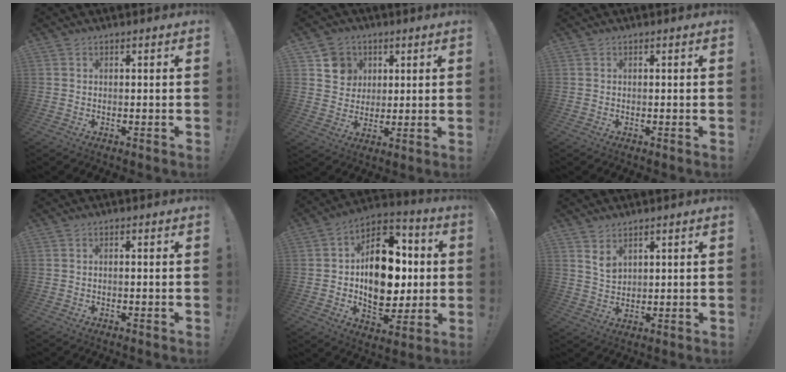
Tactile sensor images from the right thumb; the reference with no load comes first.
{"total": 8.8, "force": [3.7, 7.9, 1.3], "torque": [-0.012, -0.025, 0.077]}
{"total": 0.0}
{"total": 0.6, "force": [-0.4, -0.1, 0.4], "torque": [-0.011, 0.000, -0.006]}
{"total": 19.7, "force": [-0.1, 13.5, 14.3], "torque": [-0.198, 0.009, 0.007]}
{"total": 4.5, "force": [3.1, 2.5, 2.1], "torque": [-0.029, -0.021, 0.056]}